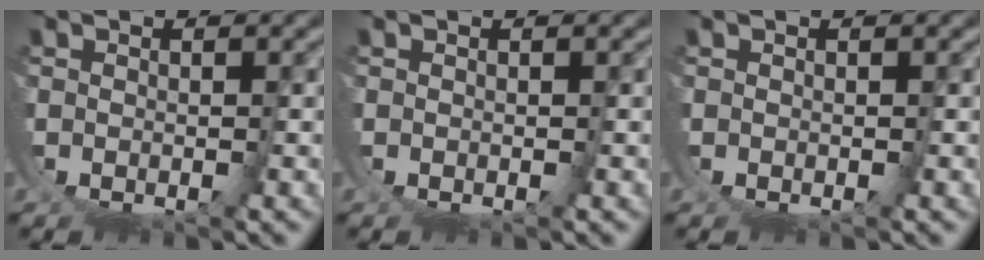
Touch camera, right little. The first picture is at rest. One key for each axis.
{"total": 0.0}
{"total": 0.0}